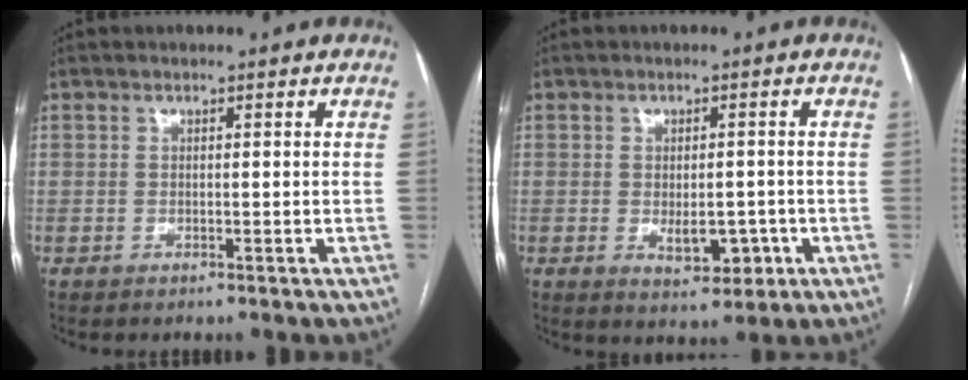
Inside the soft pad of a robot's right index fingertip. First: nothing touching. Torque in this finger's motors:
{"motor_torque": [0.10, -0.13, 0.22, 0.03]}